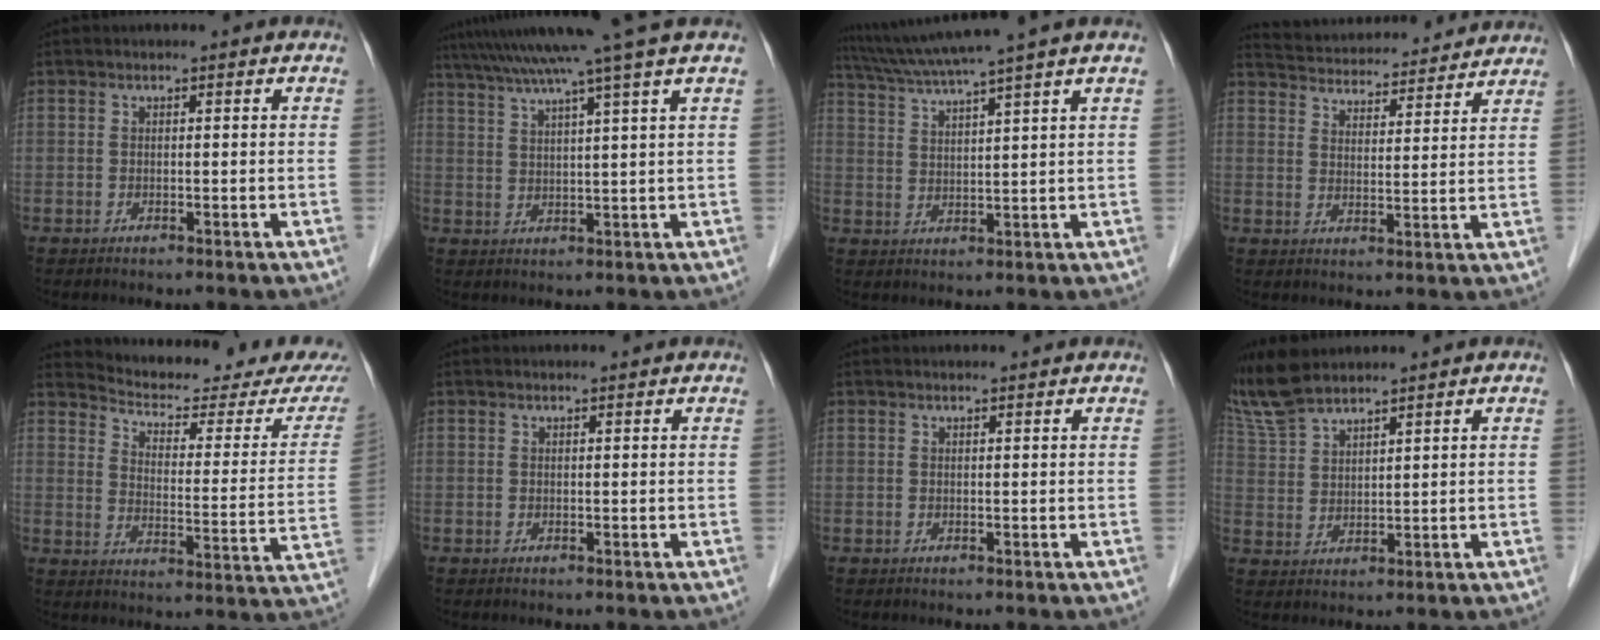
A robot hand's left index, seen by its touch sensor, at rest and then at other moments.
{"total": 13.3, "force": [10.7, -2.7, 7.5], "torque": [-0.126, -0.002, 0.155]}
{"total": 10.3, "force": [8.6, -2.4, 5.2], "torque": [-0.094, 0.010, 0.141]}
{"total": 16.8, "force": [16.0, 3.1, 4.1], "torque": [-0.065, 0.027, 0.223]}
{"total": 17.6, "force": [16.8, 1.4, 5.3], "torque": [-0.072, -0.065, 0.208]}
{"total": 1.7, "force": [1.6, 0.1, 0.3], "torque": [-0.008, 0.009, 0.021]}
{"total": 2.7, "force": [2.6, 0.1, 0.6], "torque": [-0.008, 0.014, 0.030]}
{"total": 10.2, "force": [9.1, 2.1, 4.0], "torque": [-0.103, 0.016, 0.196]}